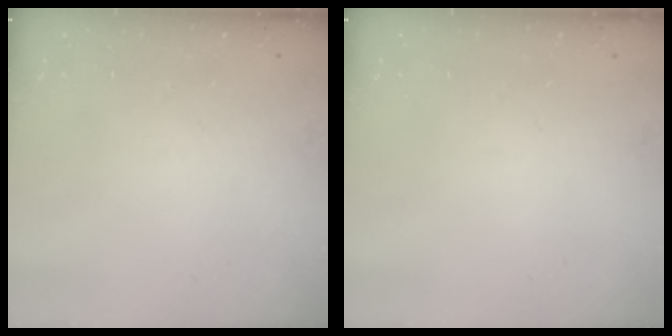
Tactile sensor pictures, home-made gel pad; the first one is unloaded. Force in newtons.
{"total": 0.0}